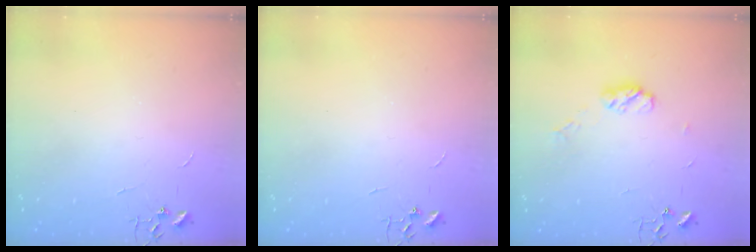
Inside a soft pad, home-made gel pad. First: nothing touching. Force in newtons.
{"total": 0.0}
{"total": 6.7, "press": 6.7, "slide": 0.4}